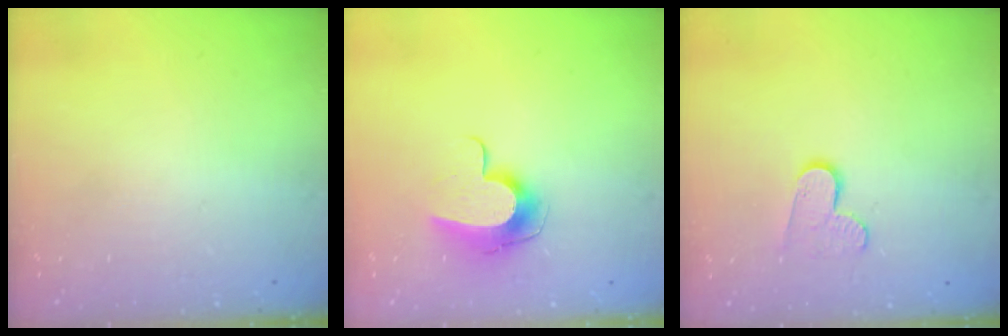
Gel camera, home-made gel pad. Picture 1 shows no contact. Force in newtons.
{"total": 9.9, "press": 9.9, "slide": 0.4}
{"total": 7.8, "press": 7.7, "slide": 0.6}